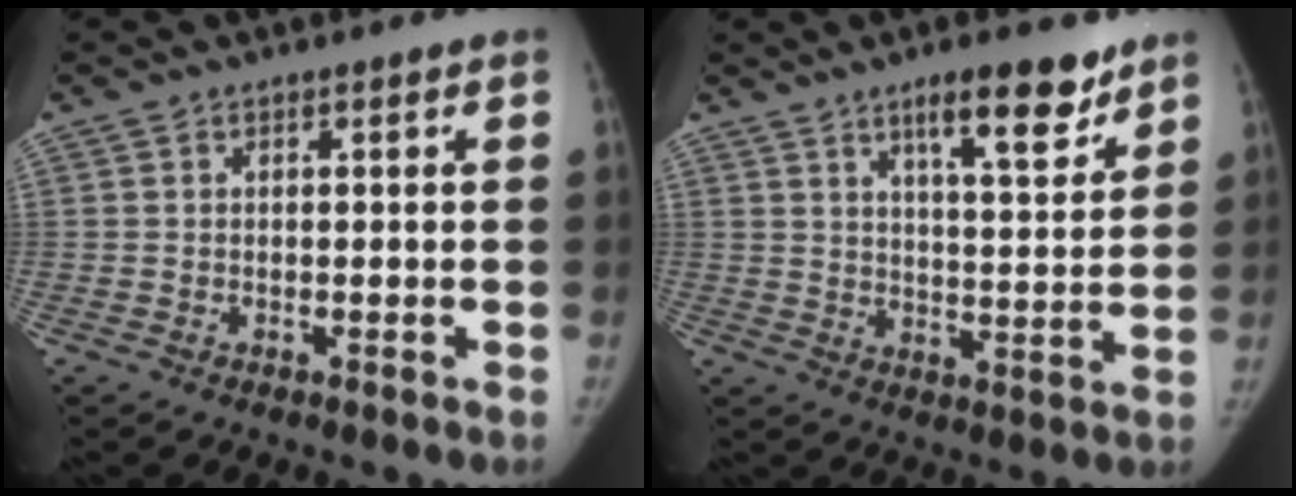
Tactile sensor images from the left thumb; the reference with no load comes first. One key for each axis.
{"total": 10.8, "fx": 7.2, "fy": 2.9, "fz": 7.5, "tx": -0.094, "ty": -0.044, "tz": 0.114}